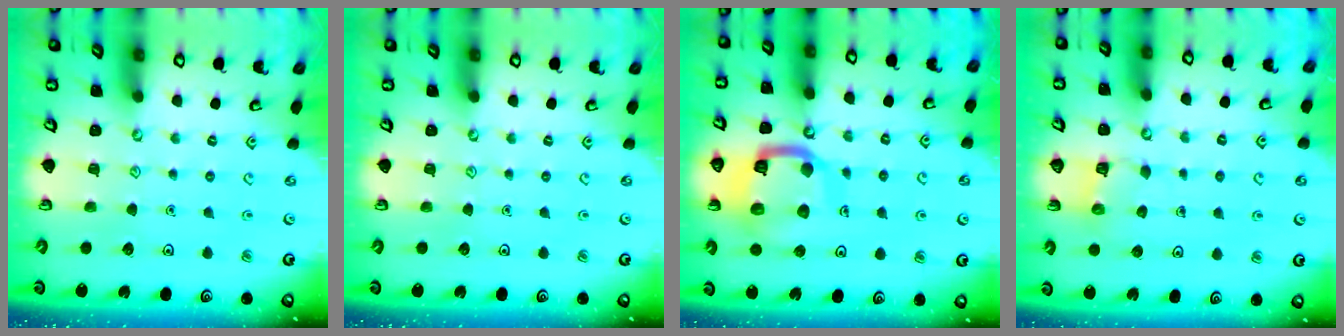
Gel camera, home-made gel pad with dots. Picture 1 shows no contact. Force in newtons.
{"total": 0.0}
{"total": 14.6, "press": 14.6, "slide": 1.6}
{"total": 4.1, "press": 4.1, "slide": 0.4}